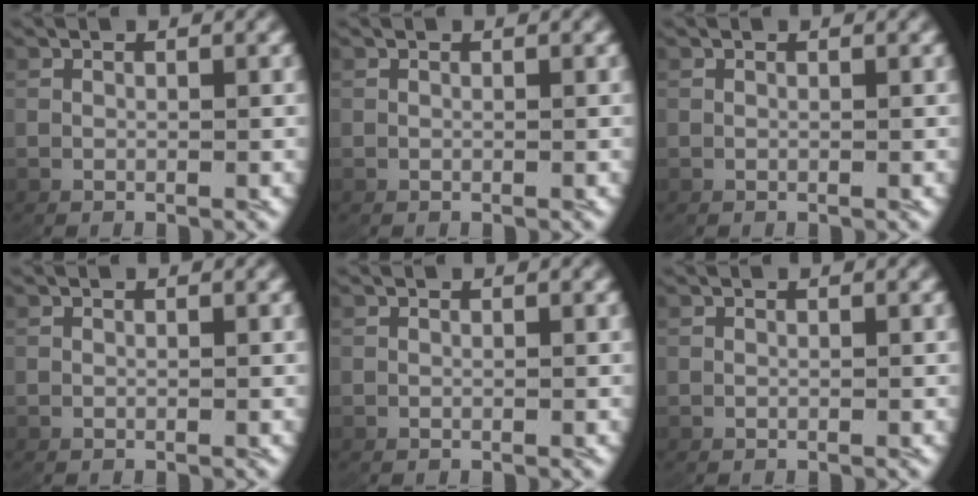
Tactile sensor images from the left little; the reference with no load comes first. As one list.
[{"total": 0.0}, {"total": 0.0}, {"total": 0.0}, {"total": 0.0}, {"total": 0.0}]